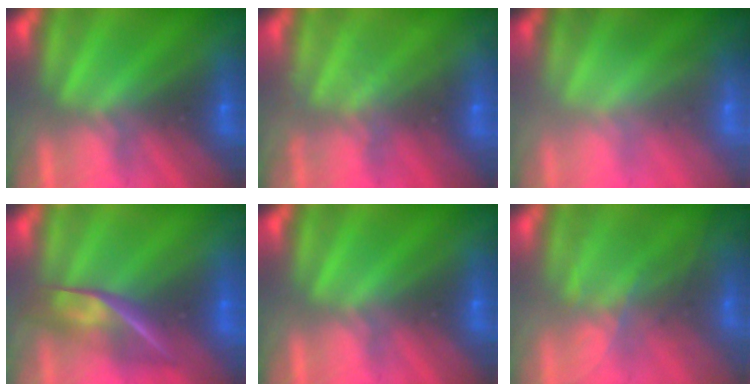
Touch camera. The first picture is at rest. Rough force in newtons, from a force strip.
{"total": 1.8}
{"total": 1.1}
{"total": 2.4}
{"total": 0.0}
{"total": 7.6}